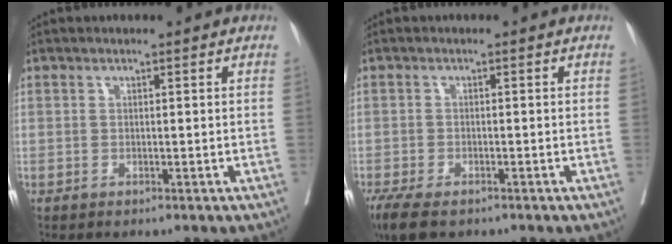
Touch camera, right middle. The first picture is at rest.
{"total": 6.6, "force": [-4.7, 2.6, 3.9], "torque": [-0.067, -0.013, -0.078]}